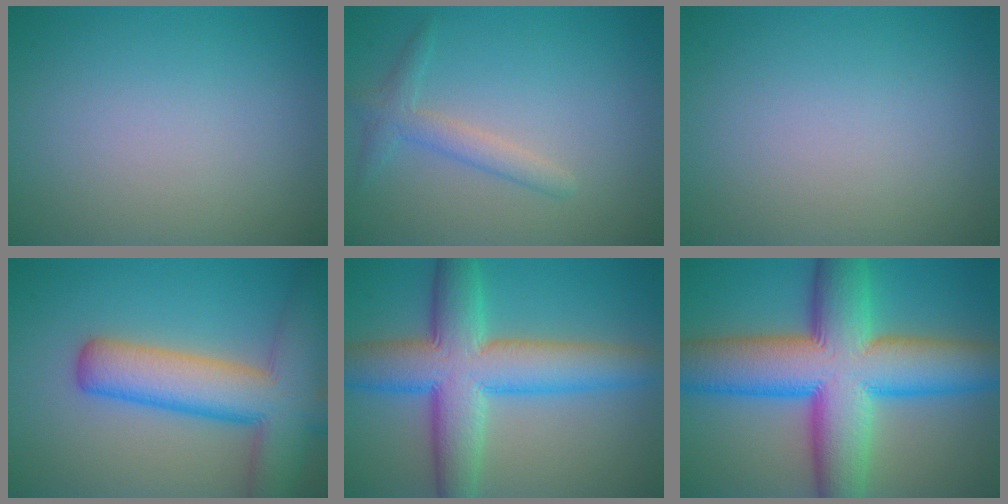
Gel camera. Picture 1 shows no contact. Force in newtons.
{"total": 2.1, "press": 2.1, "slide": 0.1}
{"total": 0.0}
{"total": 9.6, "press": 9.6, "slide": 0.5}
{"total": 9.7, "press": 9.7, "slide": 0.4}
{"total": 14.8, "press": 14.8, "slide": 0.4}